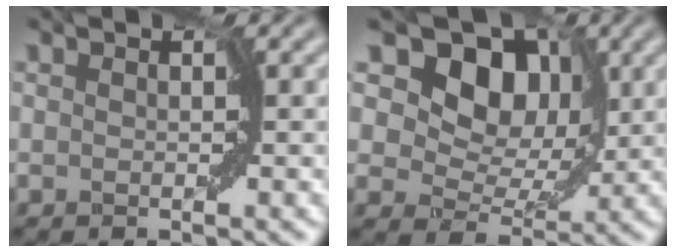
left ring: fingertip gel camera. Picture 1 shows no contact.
{"total": 13.7, "force": [7.2, 8.9, 7.6], "torque": [-0.103, 0.041, 0.106]}